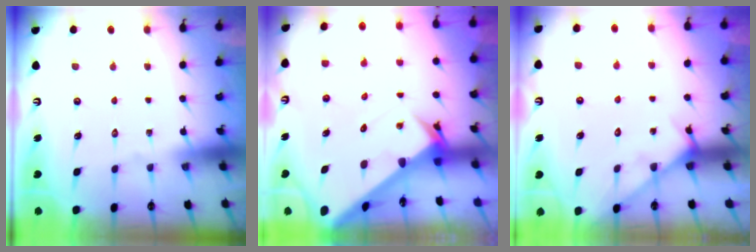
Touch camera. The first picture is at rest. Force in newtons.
{"total": 3.9, "press": 3.9, "slide": 0.4}
{"total": 7.0, "press": 7.0, "slide": 0.4}